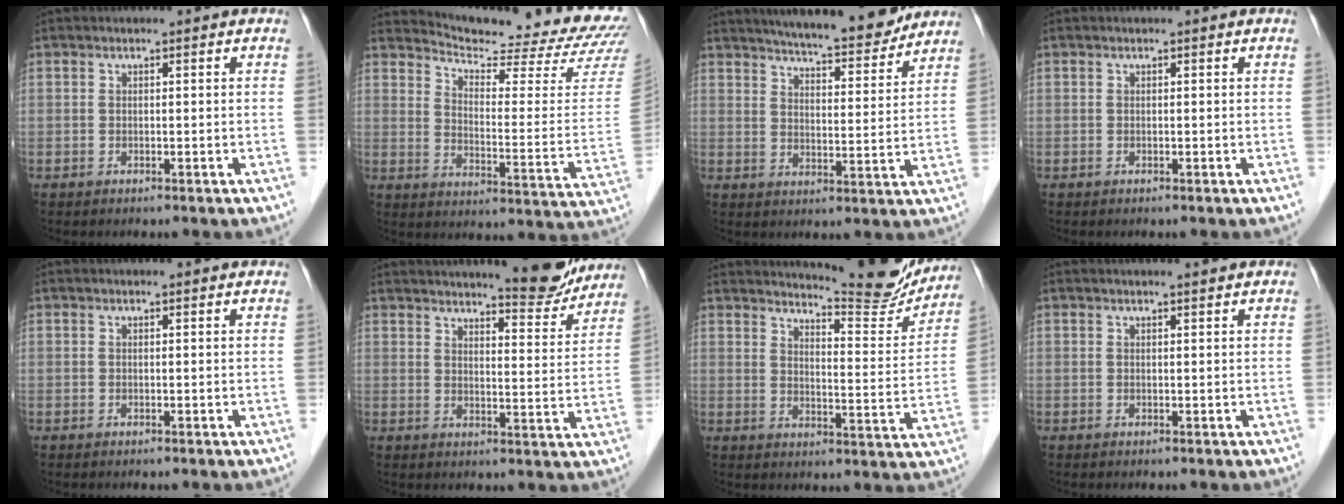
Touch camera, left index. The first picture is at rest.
{"total": 21.1, "force": [20.6, 0.0, 4.7], "torque": [-0.078, -0.123, 0.254]}
{"total": 14.6, "force": [13.2, 1.8, 5.9], "torque": [-0.085, -0.008, 0.183]}
{"total": 0.0}
{"total": 0.9, "force": [0.9, 0.1, 0.1], "torque": [-0.008, 0.003, 0.007]}
{"total": 10.5, "force": [9.7, 1.1, 3.7], "torque": [-0.047, -0.022, 0.121]}
{"total": 14.2, "force": [13.8, 0.7, 3.4], "torque": [-0.048, -0.058, 0.169]}
{"total": 1.6, "force": [1.5, -0.2, 0.5], "torque": [-0.009, 0.002, 0.022]}